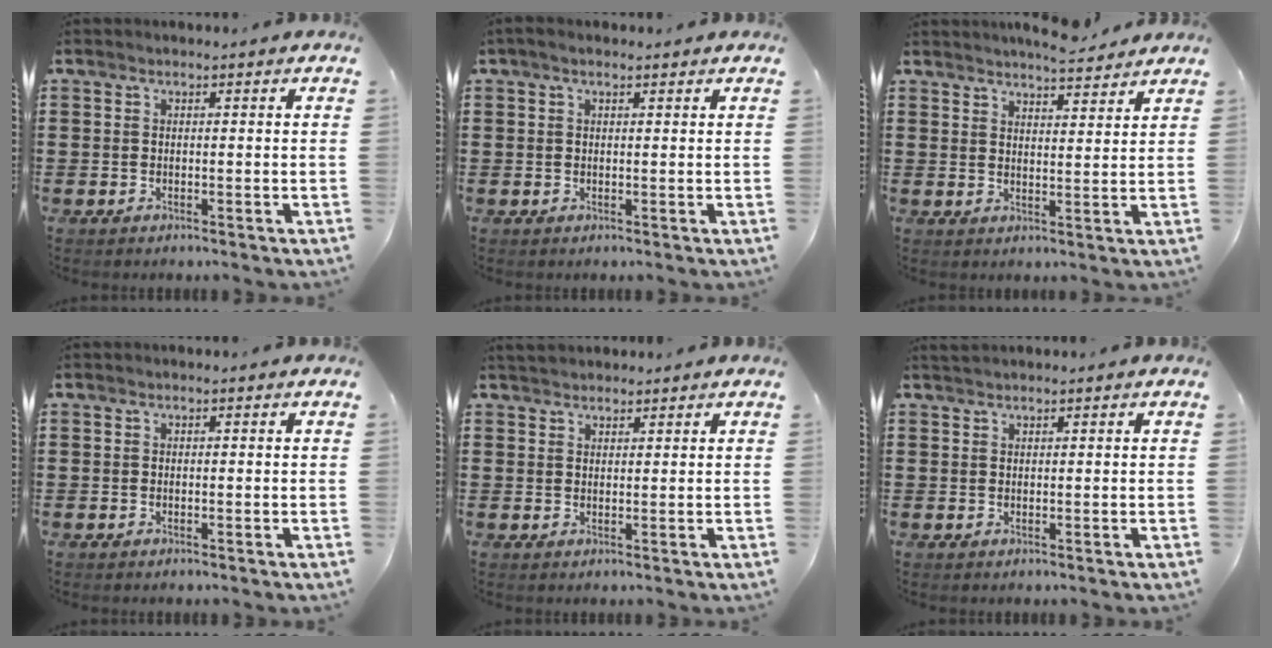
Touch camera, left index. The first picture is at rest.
{"total": 1.2, "force": [0.5, 0.4, 1.0], "torque": [-0.020, 0.004, 0.009]}
{"total": 4.5, "force": [4.4, 0.2, 1.0], "torque": [-0.023, -0.016, 0.079]}
{"total": 0.0}
{"total": 1.8, "force": [1.8, 0.5, 0.0], "torque": [-0.005, 0.004, 0.036]}
{"total": 0.9, "force": [0.8, 0.1, 0.3], "torque": [-0.006, 0.002, 0.016]}